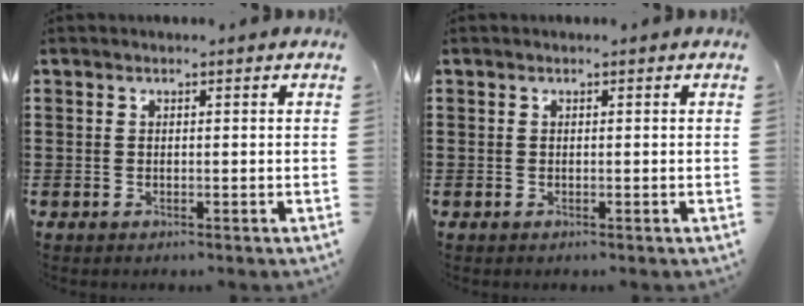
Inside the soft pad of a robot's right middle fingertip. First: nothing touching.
{"total": 0.0}